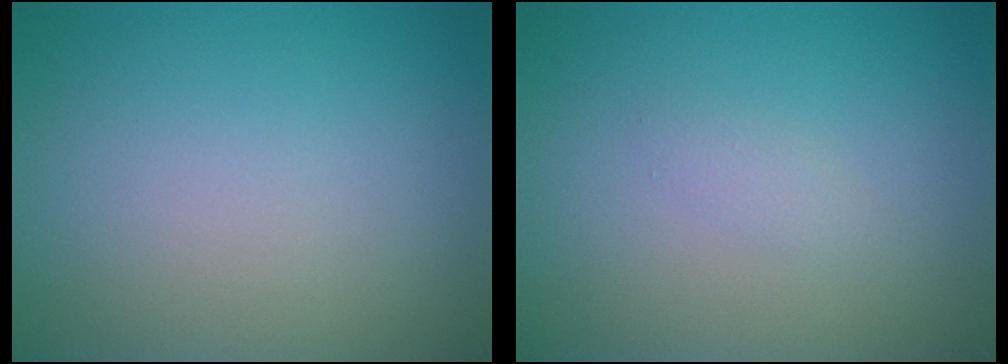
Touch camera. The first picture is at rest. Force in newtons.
{"total": 0.8, "press": 0.8, "slide": 0.1}